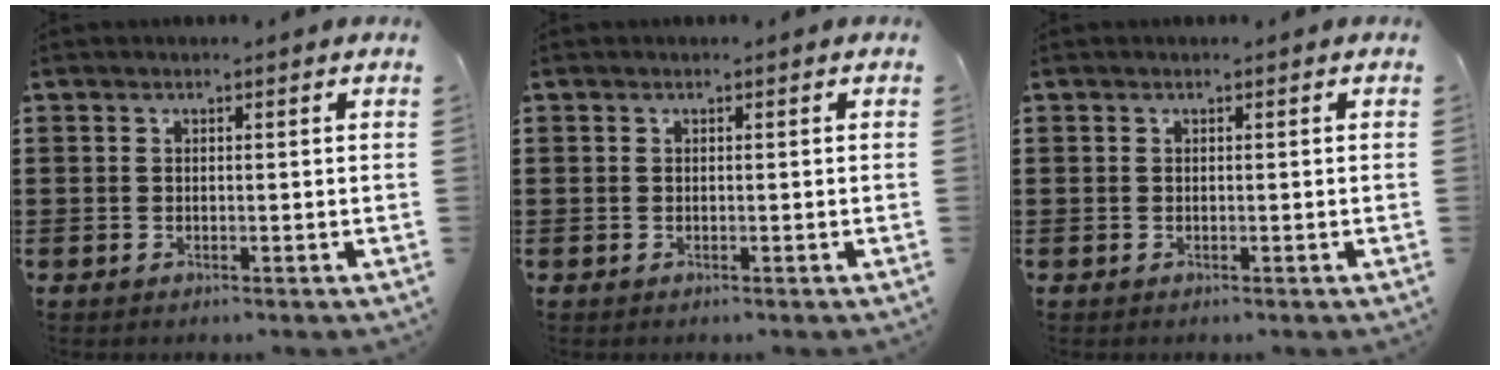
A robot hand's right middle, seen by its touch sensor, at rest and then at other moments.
{"total": 0.0}
{"total": 0.0}